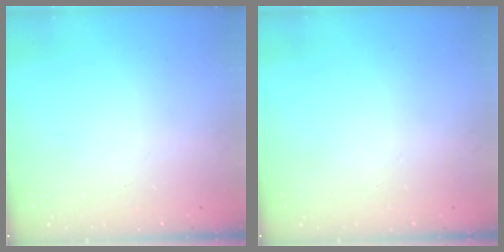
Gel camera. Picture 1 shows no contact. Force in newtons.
{"total": 0.0}